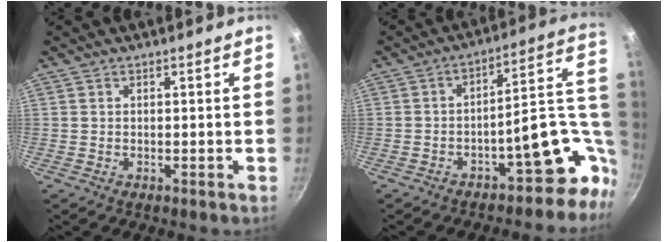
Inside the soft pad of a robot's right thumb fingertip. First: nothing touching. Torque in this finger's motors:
{"motor_torque": [3.19, 1.82, 1.30, -1.13, 0.46]}